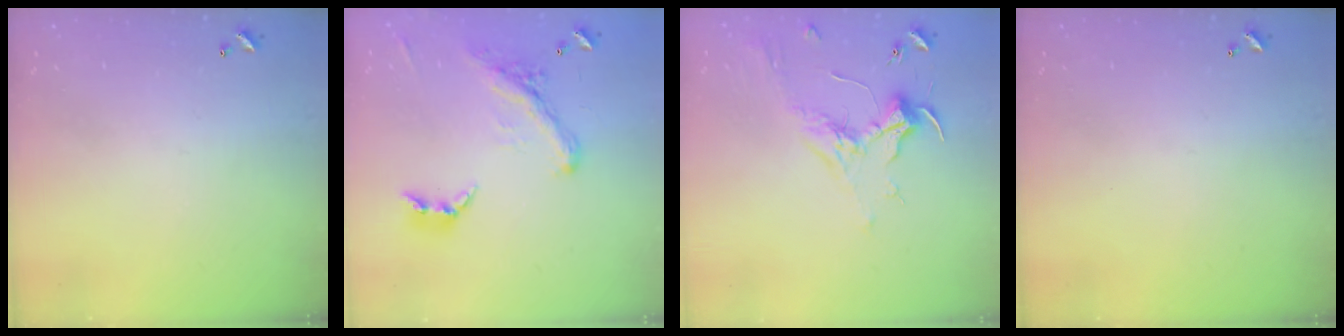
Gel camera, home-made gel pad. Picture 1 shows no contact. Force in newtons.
{"total": 4.4, "press": 4.2, "slide": 1.3}
{"total": 1.8, "press": 1.7, "slide": 0.7}
{"total": 0.0}